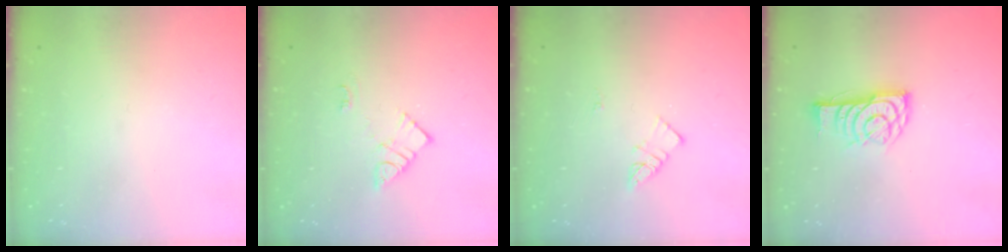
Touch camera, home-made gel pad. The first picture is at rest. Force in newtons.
{"total": 8.5, "press": 8.5, "slide": 0.6}
{"total": 3.3, "press": 3.3, "slide": 0.3}
{"total": 11.5, "press": 11.4, "slide": 0.5}